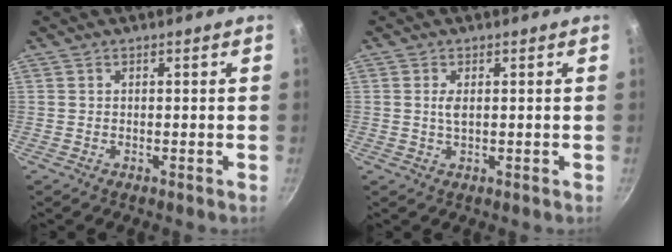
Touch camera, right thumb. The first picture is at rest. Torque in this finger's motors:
{"motor_torque": [0.85, 0.54, 0.30, -0.23, 0.05]}